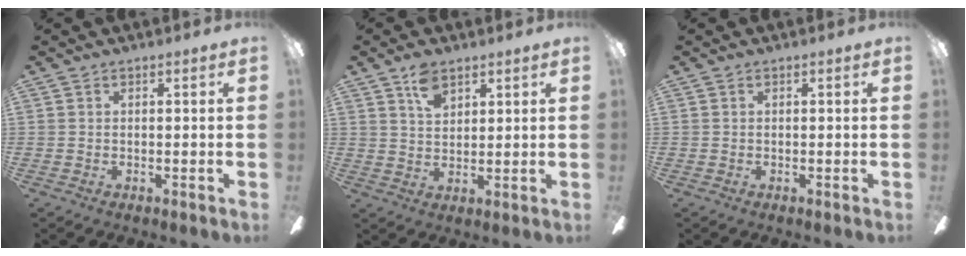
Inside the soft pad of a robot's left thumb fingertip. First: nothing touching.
{"total": 6.1, "force": [3.9, 3.4, 3.2], "torque": [-0.051, -0.009, 0.069]}
{"total": 0.0}